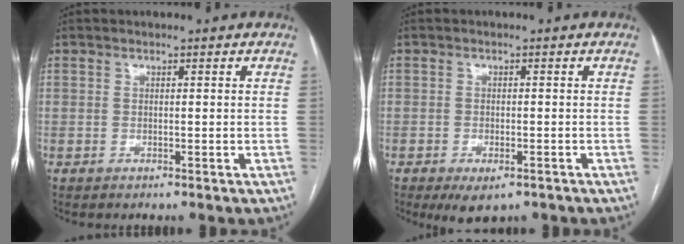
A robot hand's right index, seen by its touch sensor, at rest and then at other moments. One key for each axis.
{"total": 4.4, "fx": -2.8, "fy": 2.0, "fz": 2.8, "tx": -0.044, "ty": -0.006, "tz": -0.034}